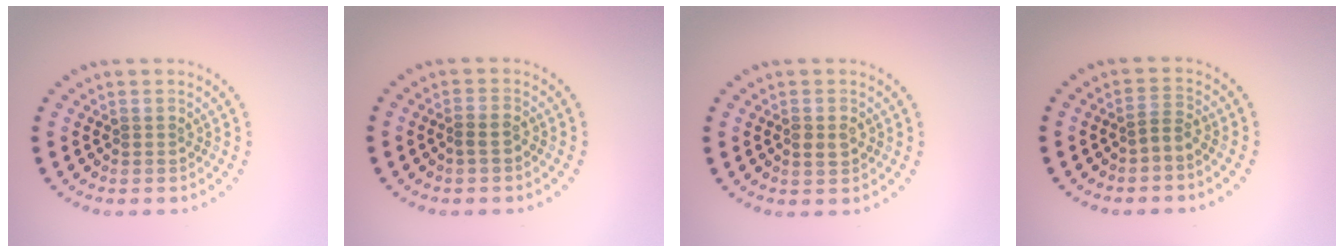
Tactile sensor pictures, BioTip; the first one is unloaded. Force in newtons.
{"total": 1.0, "press": 0.8, "slide": 0.7}
{"total": 1.5, "press": 1.5, "slide": 0.4}
{"total": 1.4, "press": 0.9, "slide": 1.1}